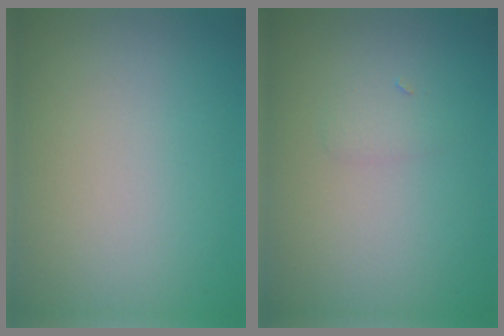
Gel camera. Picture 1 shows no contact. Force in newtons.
{"total": 0.8, "press": 0.8, "slide": 0.1}